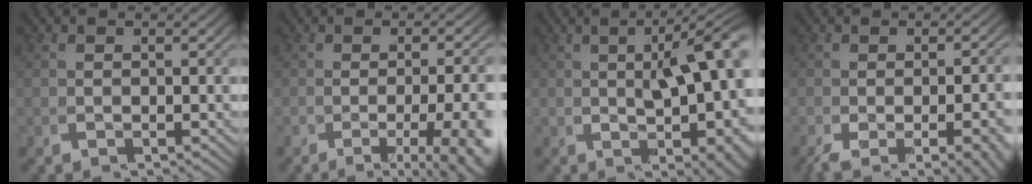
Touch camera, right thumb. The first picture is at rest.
{"total": 7.8, "force": [-3.4, 2.7, 6.5], "torque": [-0.071, -0.003, -0.050]}
{"total": 7.3, "force": [0.8, 2.5, 6.8], "torque": [-0.085, 0.008, 0.018]}
{"total": 4.3, "force": [-1.9, 0.8, 3.8], "torque": [-0.037, -0.003, -0.029]}